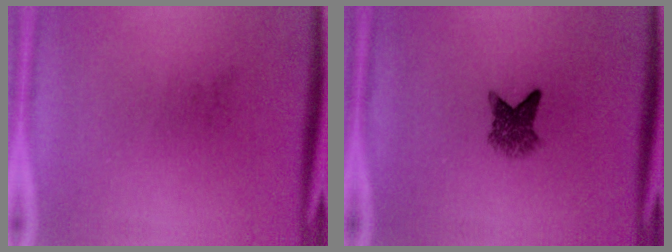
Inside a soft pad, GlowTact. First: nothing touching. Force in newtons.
{"total": 3.6}